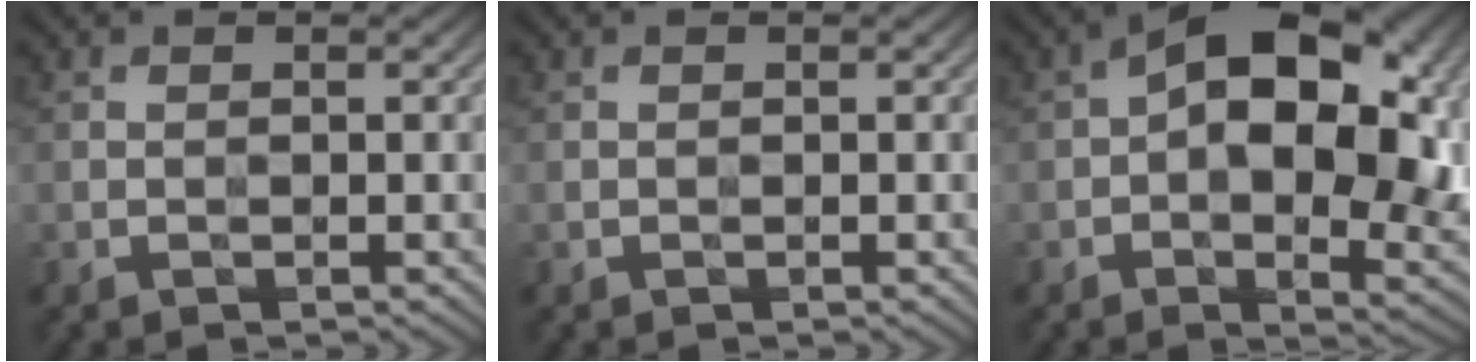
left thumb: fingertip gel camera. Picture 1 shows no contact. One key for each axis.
{"total": 0.0}
{"total": 17.4, "fx": 2.6, "fy": 10.0, "fz": 14.0, "tx": -0.204, "ty": 0.005, "tz": 0.038}